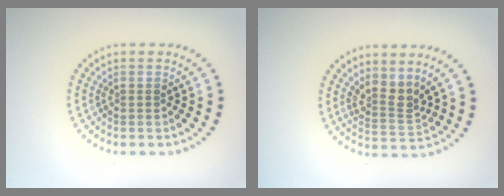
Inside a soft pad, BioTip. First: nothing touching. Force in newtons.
{"total": 2.8, "press": 2.0, "slide": 2.0}